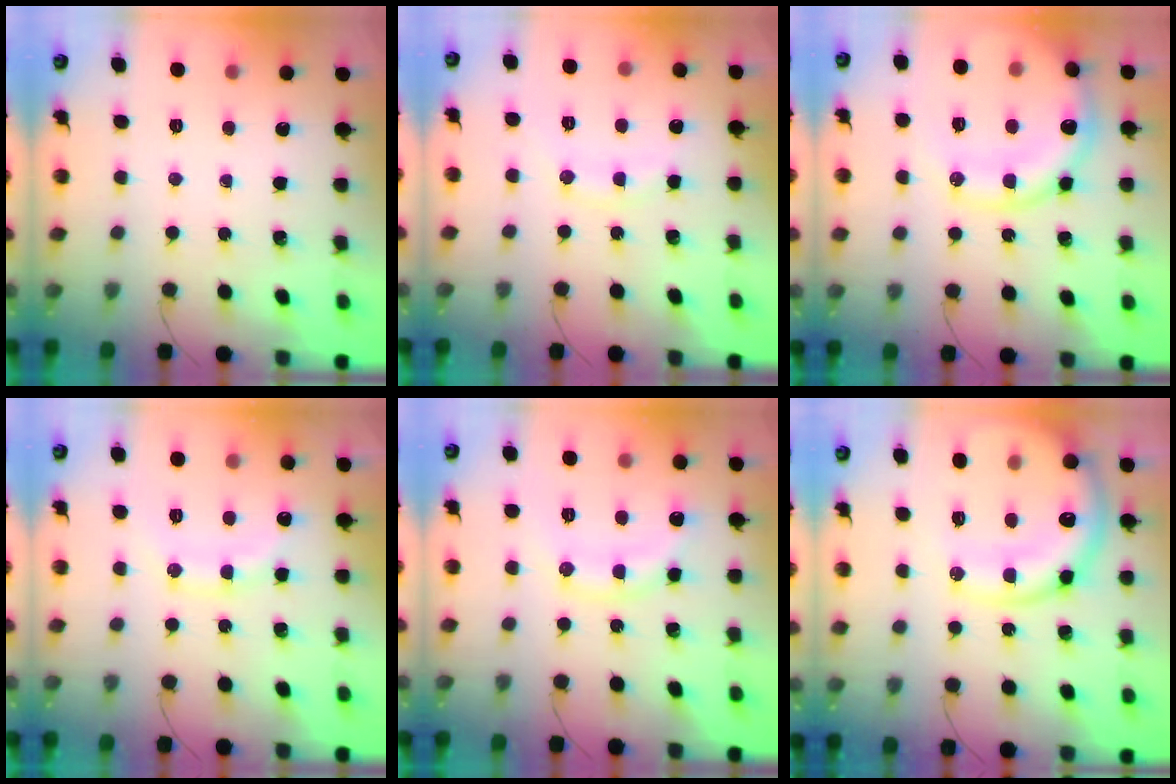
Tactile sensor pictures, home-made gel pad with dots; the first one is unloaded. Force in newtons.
{"total": 7.8, "press": 7.8, "slide": 0.7}
{"total": 17.6, "press": 17.3, "slide": 3.2}
{"total": 12.6, "press": 12.6, "slide": 0.8}
{"total": 9.9, "press": 9.9, "slide": 0.4}
{"total": 18.9, "press": 18.5, "slide": 3.6}